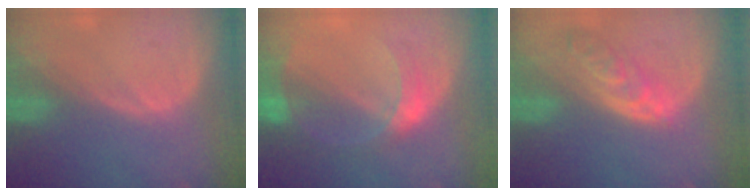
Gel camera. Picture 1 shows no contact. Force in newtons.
{"total": 6.8, "press": 6.0, "slide": 3.2}
{"total": 5.6, "press": 5.1, "slide": 2.2}